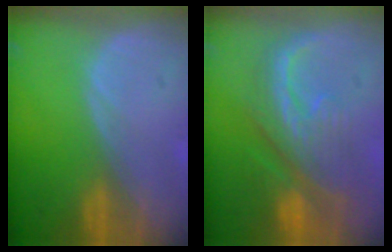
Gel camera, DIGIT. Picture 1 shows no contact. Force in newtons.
{"total": 10.3, "press": 9.1, "slide": 4.7}